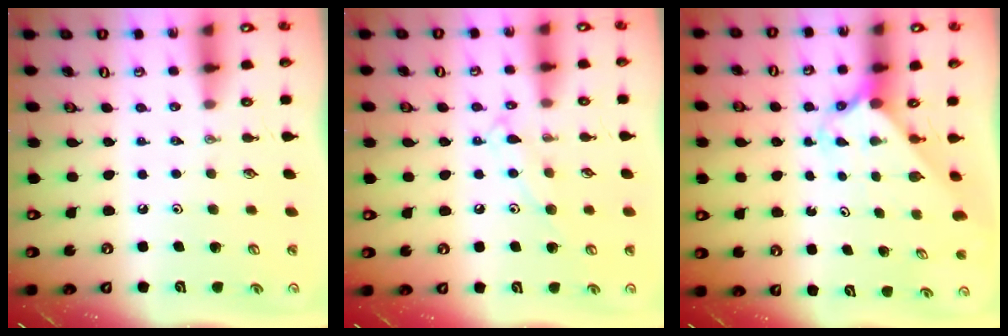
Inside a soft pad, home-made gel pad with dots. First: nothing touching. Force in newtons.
{"total": 8.8, "press": 8.8, "slide": 0.6}
{"total": 2.4, "press": 2.4, "slide": 0.2}